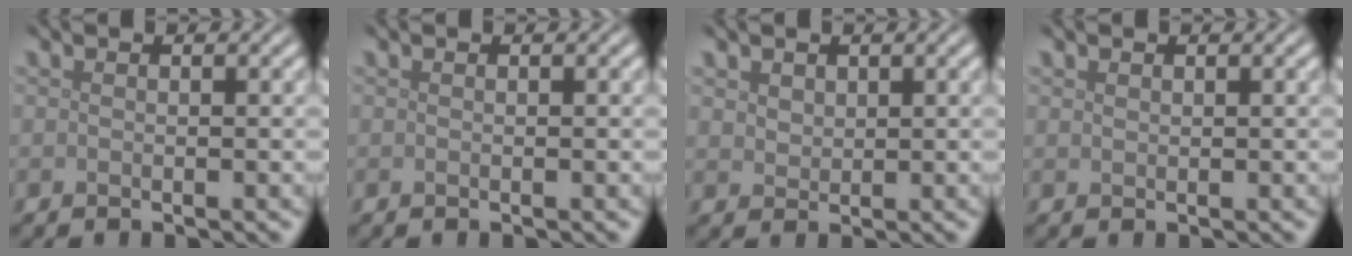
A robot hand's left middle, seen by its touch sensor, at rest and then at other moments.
{"total": 0.0}
{"total": 1.4, "force": [1.0, 1.0, 0.4], "torque": [-0.011, -0.002, 0.021]}
{"total": 0.5, "force": [0.4, 0.3, 0.1], "torque": [-0.002, 0.000, 0.010]}